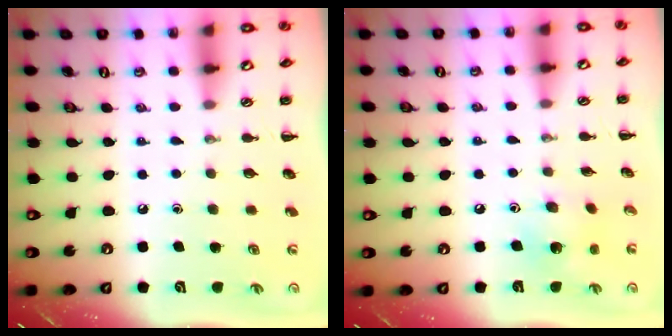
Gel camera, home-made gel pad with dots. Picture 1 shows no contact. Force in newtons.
{"total": 5.2, "press": 5.1, "slide": 1.1}